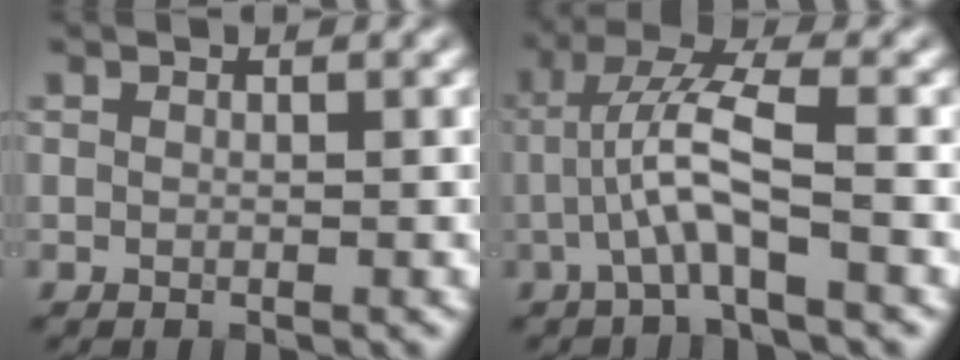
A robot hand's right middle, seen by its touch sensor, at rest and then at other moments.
{"total": 4.8, "force": [-1.2, 0.9, 4.6], "torque": [-0.096, 0.020, -0.028]}